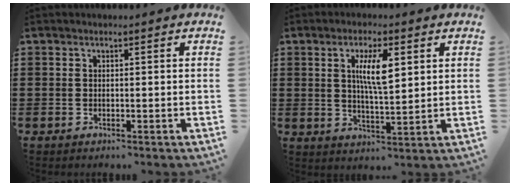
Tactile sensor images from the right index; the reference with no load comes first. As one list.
[{"total": 6.4, "force": [2.0, 1.8, 5.8], "torque": [-0.118, 0.007, 0.033]}]